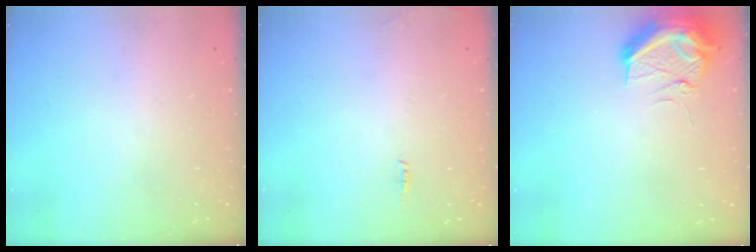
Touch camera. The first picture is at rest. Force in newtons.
{"total": 9.1, "press": 5.4, "slide": 7.3}
{"total": 10.1, "press": 10.1, "slide": 0.8}